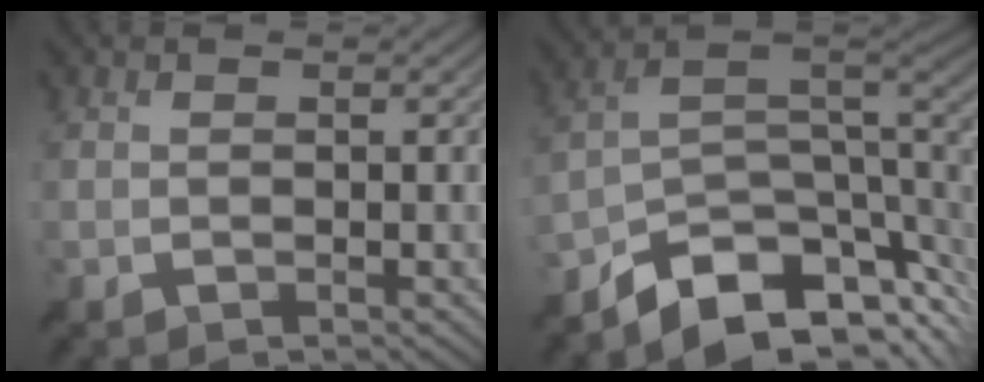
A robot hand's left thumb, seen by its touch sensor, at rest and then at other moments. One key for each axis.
{"total": 11.6, "fx": -7.7, "fy": 5.5, "fz": 6.8, "tx": -0.128, "ty": -0.013, "tz": -0.118}